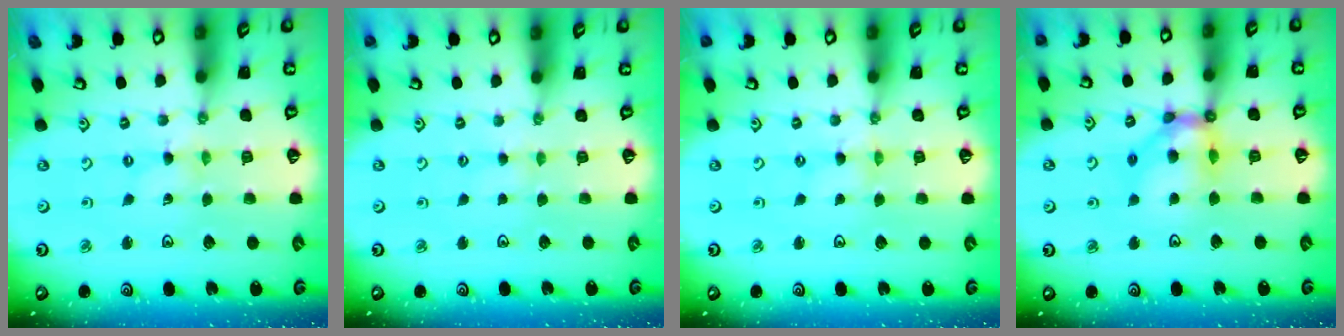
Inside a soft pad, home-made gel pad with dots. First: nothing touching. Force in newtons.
{"total": 1.3, "press": 1.3, "slide": 0.3}
{"total": 0.0}
{"total": 12.5, "press": 12.4, "slide": 1.6}